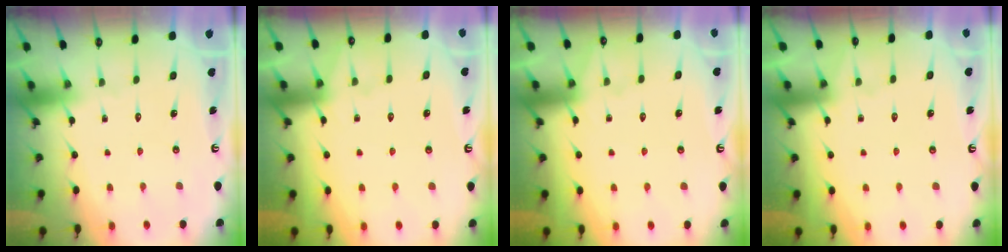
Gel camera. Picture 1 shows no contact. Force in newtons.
{"total": 4.0, "press": 3.9, "slide": 0.5}
{"total": 4.0, "press": 3.9, "slide": 0.5}
{"total": 3.0, "press": 3.0, "slide": 0.4}